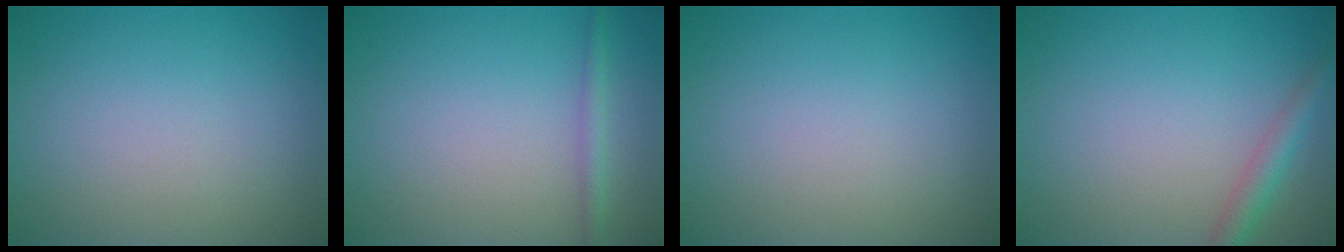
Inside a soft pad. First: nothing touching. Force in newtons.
{"total": 1.5, "press": 1.5, "slide": 0.0}
{"total": 0.0}
{"total": 2.4, "press": 2.4, "slide": 0.2}